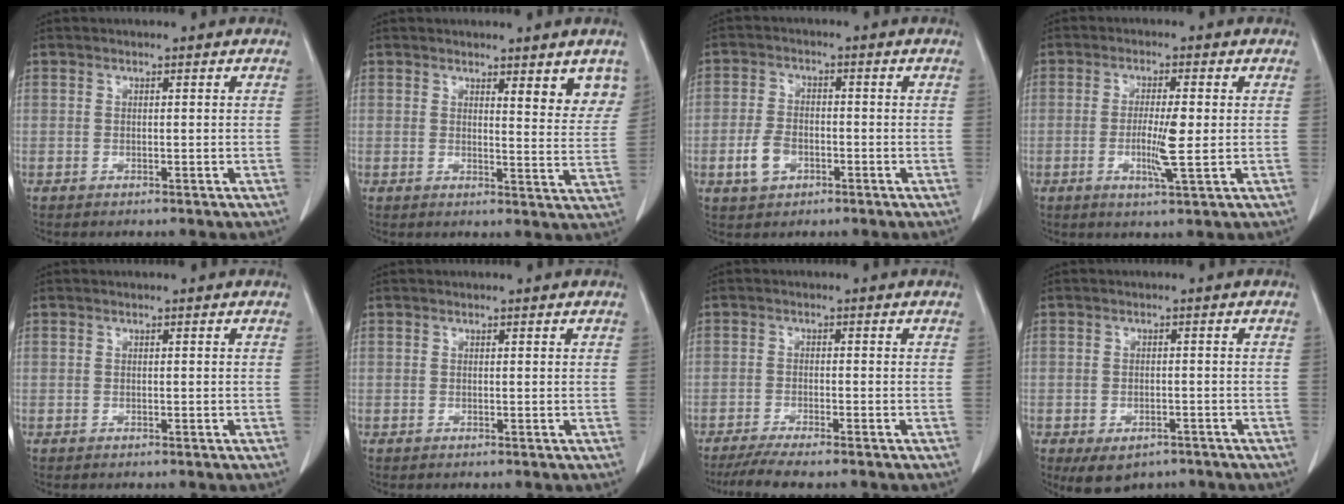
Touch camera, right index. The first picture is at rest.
{"total": 5.8, "force": [3.9, 1.2, 4.1], "torque": [-0.043, -0.022, 0.042]}
{"total": 4.7, "force": [-1.8, 3.1, 3.0], "torque": [-0.064, 0.004, -0.027]}
{"total": 5.8, "force": [-0.7, 0.2, 5.8], "torque": [-0.107, -0.011, -0.012]}
{"total": 0.0}
{"total": 0.0}
{"total": 6.6, "force": [-5.4, 0.3, 3.7], "torque": [-0.055, -0.016, -0.090]}
{"total": 6.4, "force": [-4.3, 3.5, 3.1], "torque": [-0.047, -0.003, -0.056]}